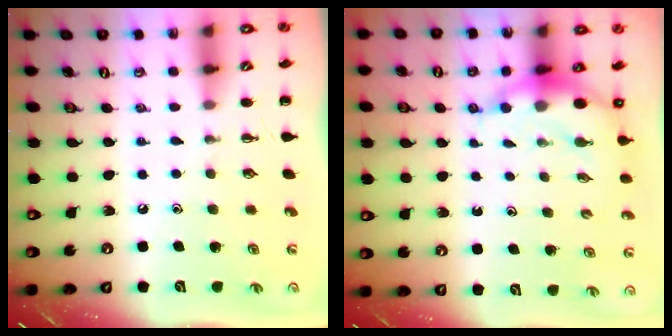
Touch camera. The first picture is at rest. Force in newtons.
{"total": 5.9, "press": 5.7, "slide": 1.6}